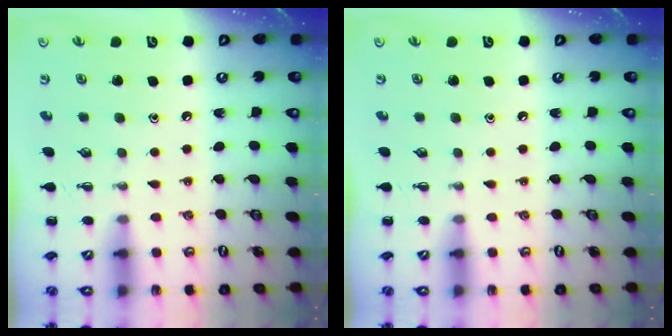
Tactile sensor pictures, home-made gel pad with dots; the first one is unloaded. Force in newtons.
{"total": 0.0}